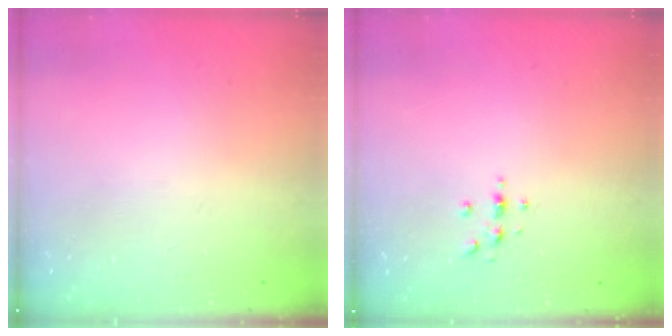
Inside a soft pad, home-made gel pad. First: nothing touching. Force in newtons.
{"total": 2.8, "press": 2.7, "slide": 0.3}